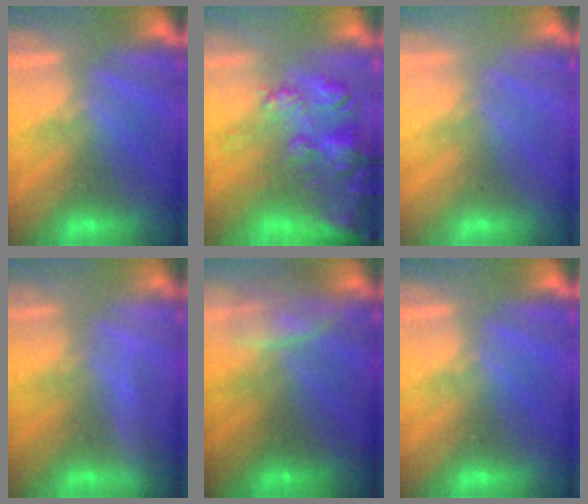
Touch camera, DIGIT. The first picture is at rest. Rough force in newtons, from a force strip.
{"total": 9.6}
{"total": 2.1}
{"total": 2.2}
{"total": 2.6}
{"total": 0.0}